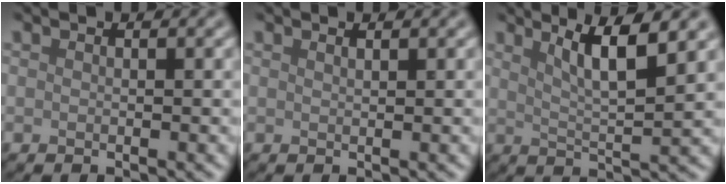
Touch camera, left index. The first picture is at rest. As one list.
[{"total": 0.6, "force": [0.4, 0.2, 0.4], "torque": [-0.002, 0.002, 0.002]}, {"total": 5.0, "force": [2.5, 0.8, 4.3], "torque": [-0.071, -0.004, 0.047]}]